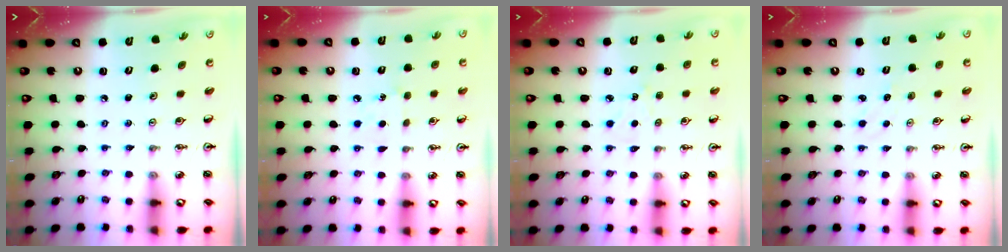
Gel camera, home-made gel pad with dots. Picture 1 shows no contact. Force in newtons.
{"total": 4.6, "press": 4.6, "slide": 0.5}
{"total": 3.5, "press": 3.4, "slide": 0.4}
{"total": 1.2, "press": 1.1, "slide": 0.2}